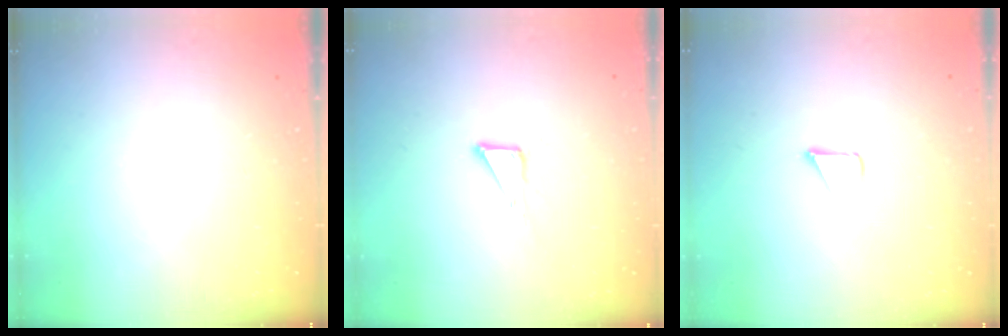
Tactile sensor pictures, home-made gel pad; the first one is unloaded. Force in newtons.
{"total": 1.9, "press": 1.9, "slide": 0.1}
{"total": 1.7, "press": 1.7, "slide": 0.1}